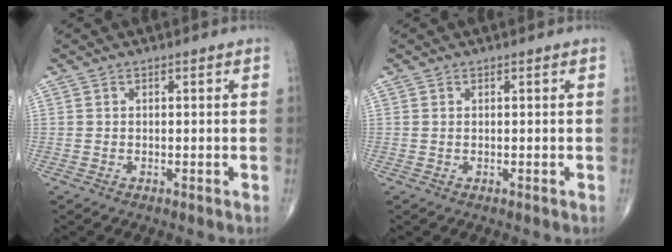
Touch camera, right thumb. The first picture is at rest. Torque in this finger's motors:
{"motor_torque": [-0.03, -0.14, 0.03, 0.13, 0.02]}